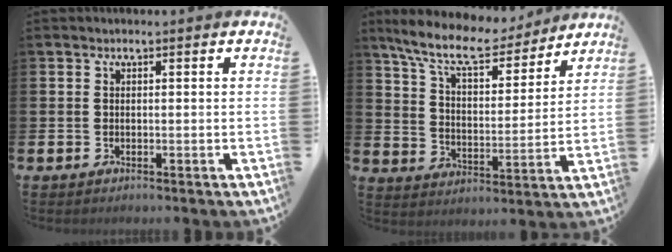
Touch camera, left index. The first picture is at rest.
{"total": 10.3, "force": [9.1, 2.8, 4.1], "torque": [-0.108, -0.053, 0.158]}